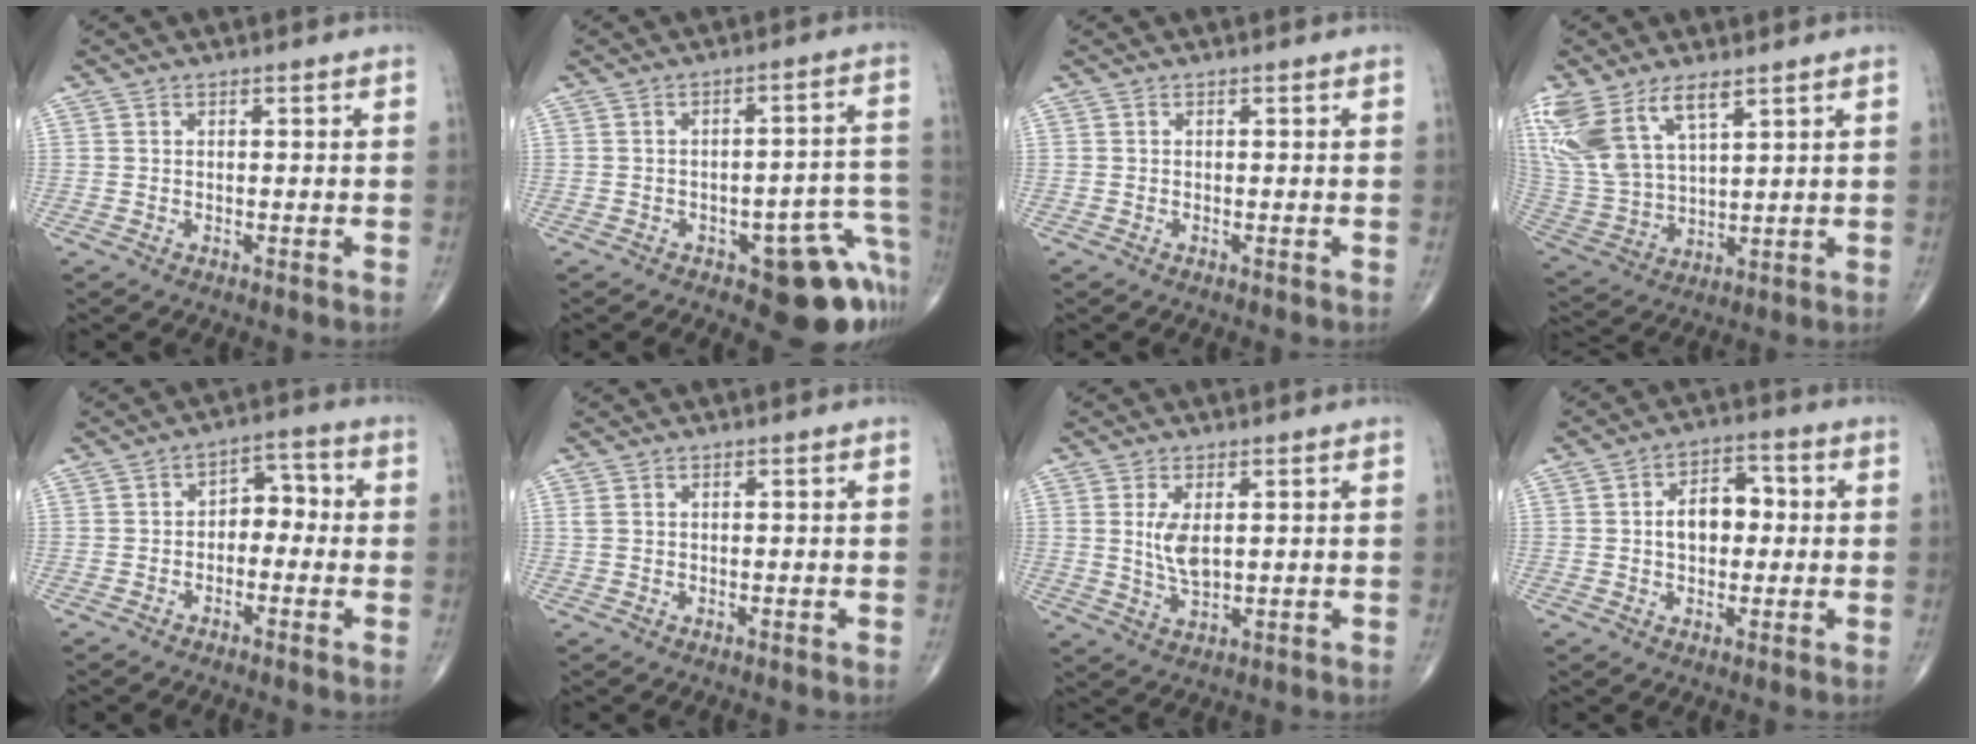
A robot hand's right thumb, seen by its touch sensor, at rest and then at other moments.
{"total": 13.2, "force": [-7.0, 5.4, 9.8], "torque": [-0.052, 0.060, -0.083]}
{"total": 0.0}
{"total": 14.9, "force": [8.5, 6.8, 10.2], "torque": [-0.217, -0.023, 0.184]}
{"total": 5.3, "force": [-0.9, 3.7, 3.7], "torque": [-0.026, 0.031, -0.026]}
{"total": 0.9, "force": [0.4, 0.6, 0.5], "torque": [-0.012, 0.007, 0.012]}
{"total": 5.3, "force": [1.1, 2.4, 4.6], "torque": [-0.088, -0.013, 0.029]}
{"total": 8.0, "force": [0.4, 5.3, 5.9], "torque": [-0.070, 0.020, 0.001]}